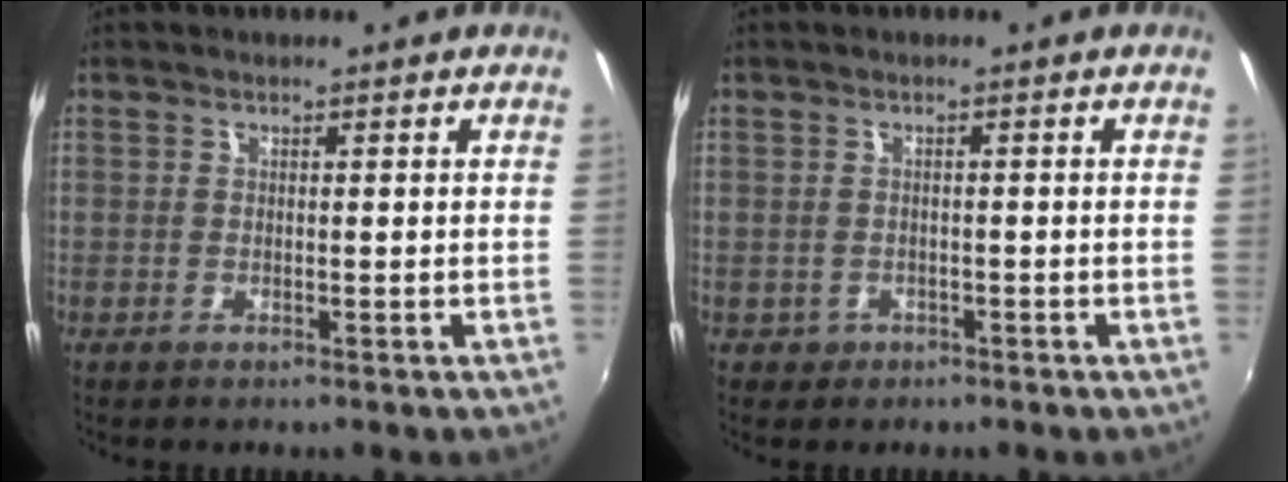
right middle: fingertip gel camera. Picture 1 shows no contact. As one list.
[{"total": 2.0, "force": [-0.8, 1.8, 0.5], "torque": [-0.015, -0.002, -0.008]}]